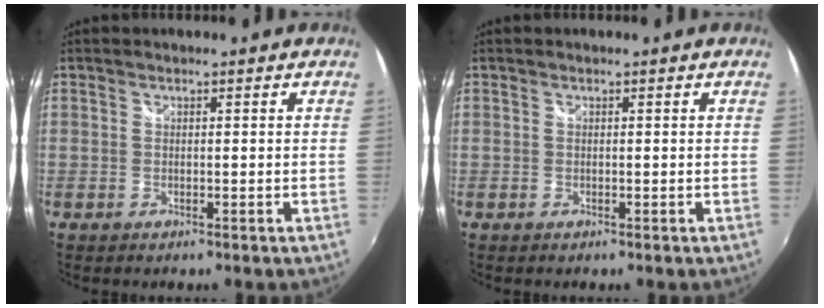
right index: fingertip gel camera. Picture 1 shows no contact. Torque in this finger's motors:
{"motor_torque": [-0.83, 0.87, 0.00, 0.00]}